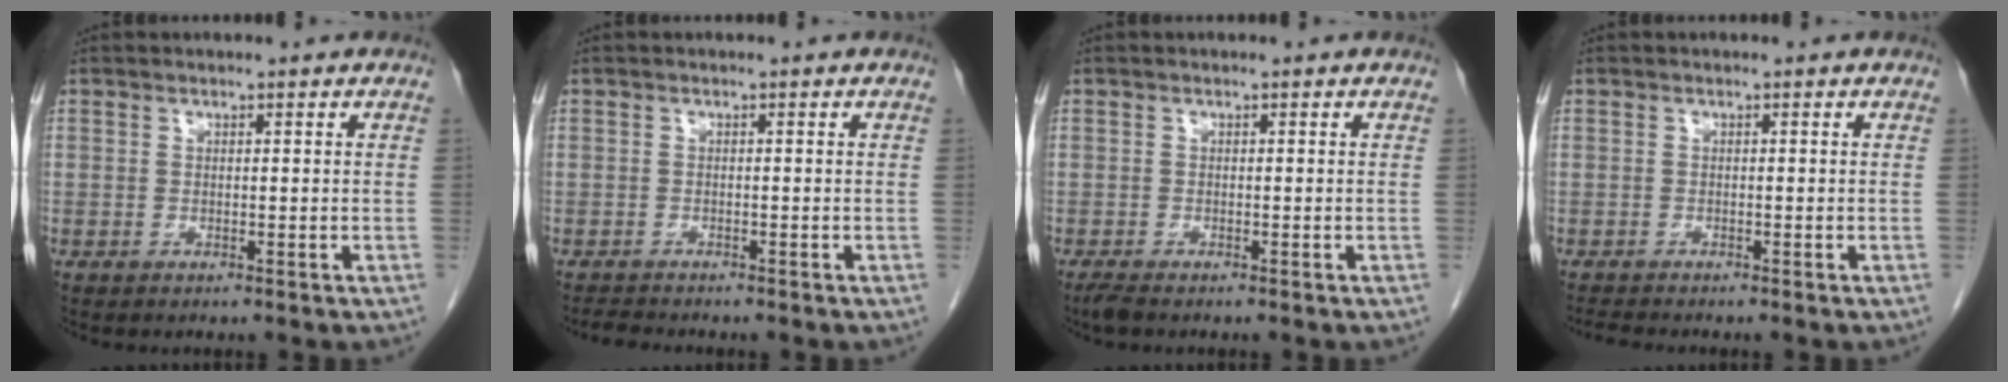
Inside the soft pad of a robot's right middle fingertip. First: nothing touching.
{"total": 2.0, "force": [-1.9, 0.1, 0.4], "torque": [-0.011, -0.009, -0.031]}
{"total": 1.6, "force": [-1.3, 0.3, 0.9], "torque": [-0.028, -0.007, -0.025]}
{"total": 1.7, "force": [-1.6, -0.3, 0.4], "torque": [-0.010, -0.008, -0.030]}